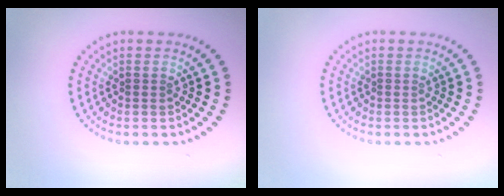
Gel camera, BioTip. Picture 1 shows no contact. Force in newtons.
{"total": 0.0}